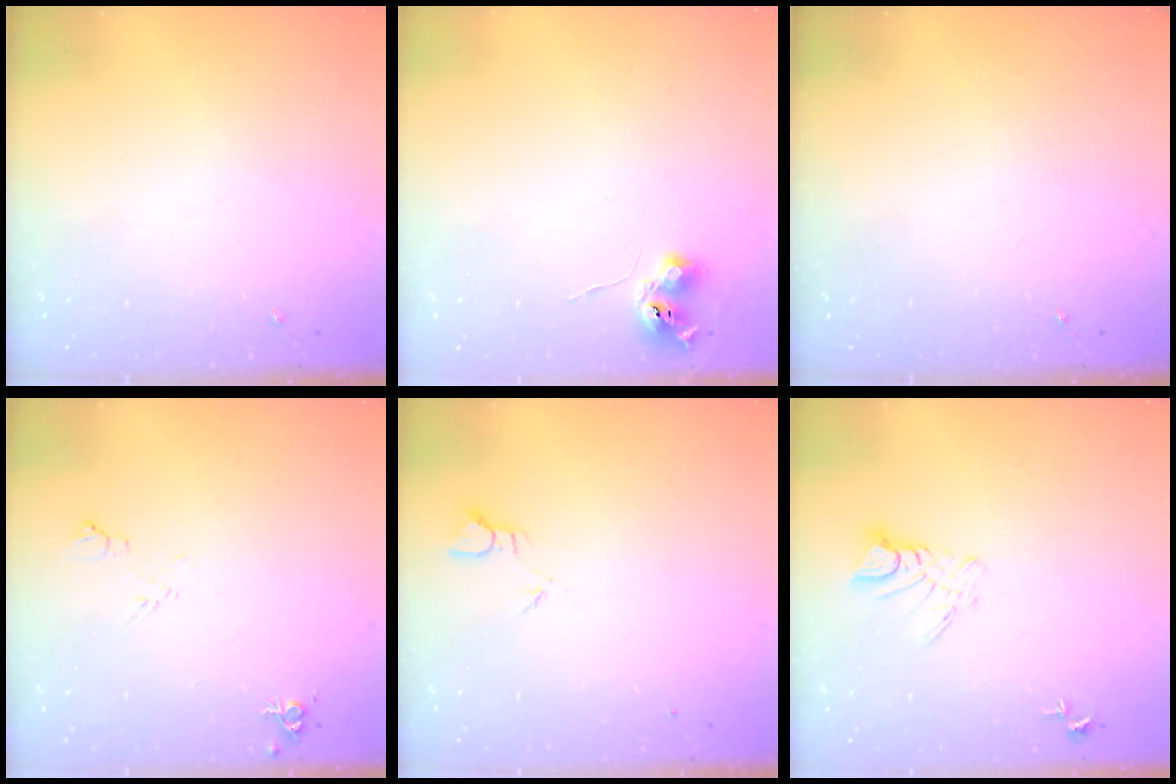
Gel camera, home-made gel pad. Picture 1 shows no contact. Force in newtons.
{"total": 6.2, "press": 6.1, "slide": 0.8}
{"total": 0.0}
{"total": 6.5, "press": 6.4, "slide": 1.0}
{"total": 1.8, "press": 1.8, "slide": 0.0}
{"total": 5.9, "press": 5.9, "slide": 0.5}